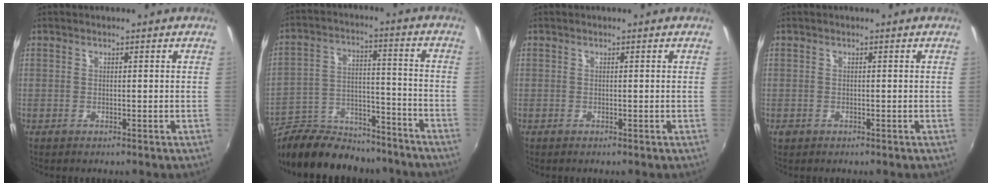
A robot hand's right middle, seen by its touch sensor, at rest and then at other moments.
{"total": 22.2, "force": [-18.2, 8.7, 9.2], "torque": [-0.187, 0.017, -0.268]}
{"total": 0.0}
{"total": 1.1, "force": [-0.6, 0.8, 0.3], "torque": [-0.008, -0.003, -0.011]}